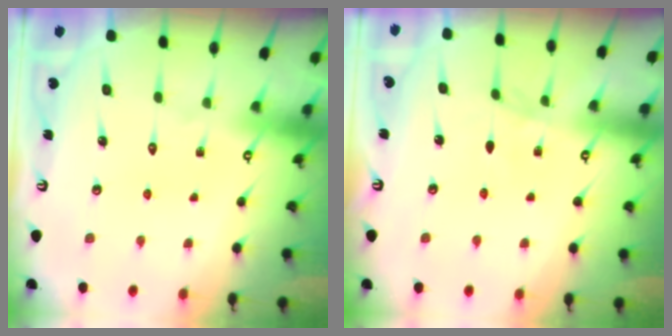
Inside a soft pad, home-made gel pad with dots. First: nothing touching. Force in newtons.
{"total": 2.4, "press": 2.3, "slide": 0.4}